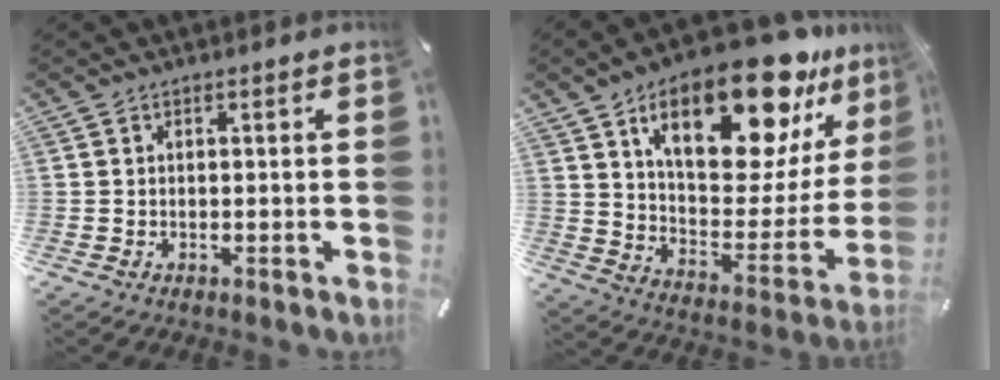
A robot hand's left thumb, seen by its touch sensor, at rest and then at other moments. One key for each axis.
{"total": 26.2, "fx": 17.7, "fy": 10.7, "fz": 16.1, "tx": -0.240, "ty": -0.111, "tz": 0.296}